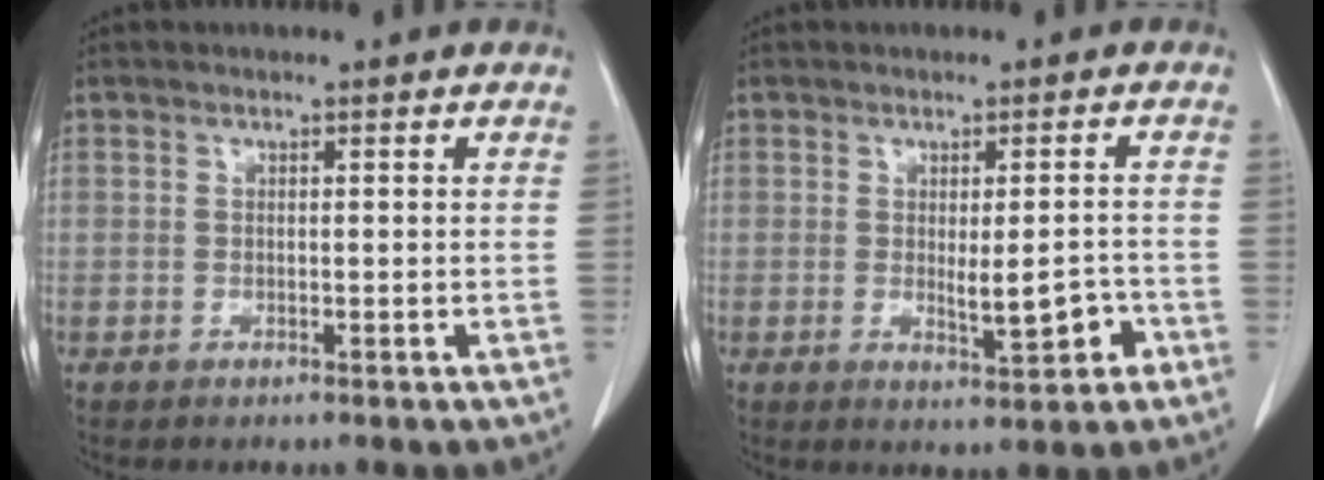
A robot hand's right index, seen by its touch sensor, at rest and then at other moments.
{"total": 5.1, "force": [-1.4, 1.4, 4.7], "torque": [-0.061, -0.004, -0.014]}